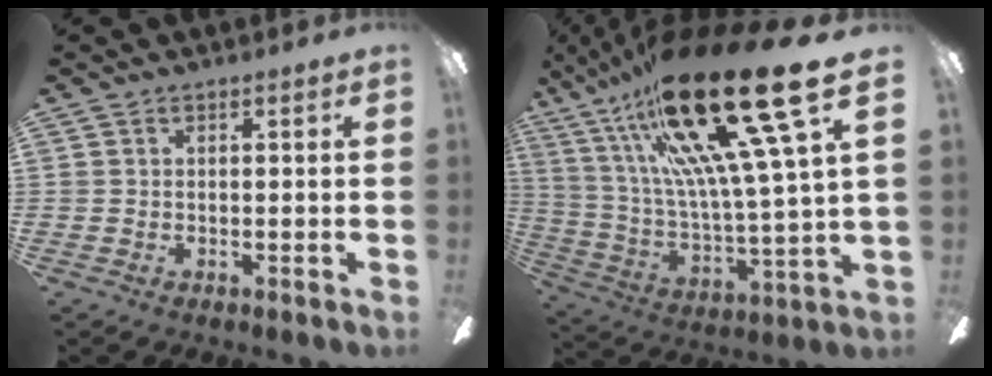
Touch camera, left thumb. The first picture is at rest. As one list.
[{"total": 34.1, "force": [19.7, 7.9, 26.7], "torque": [-0.475, -0.125, 0.311]}]